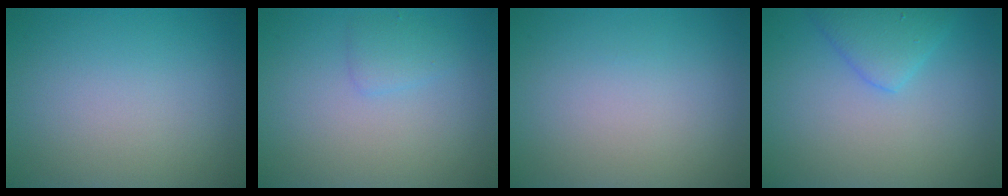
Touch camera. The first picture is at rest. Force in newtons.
{"total": 1.3, "press": 1.3, "slide": 0.0}
{"total": 0.0}
{"total": 2.8, "press": 2.8, "slide": 0.2}